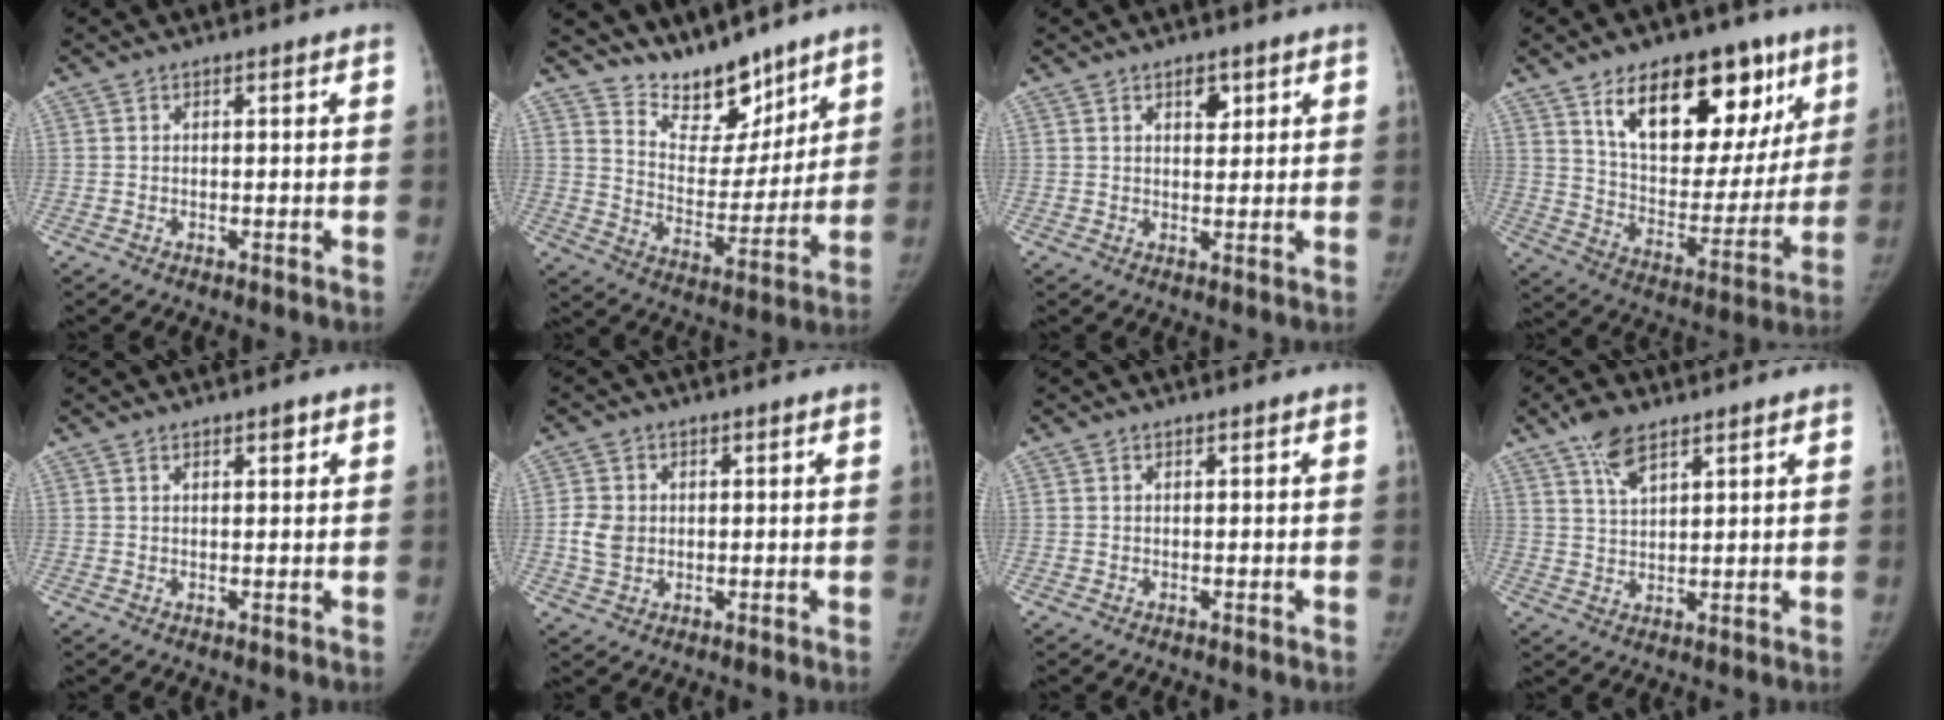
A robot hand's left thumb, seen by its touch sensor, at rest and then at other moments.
{"total": 13.4, "force": [11.3, 5.8, 4.2], "torque": [-0.018, -0.089, 0.199]}
{"total": 2.8, "force": [1.5, 1.7, 1.7], "torque": [-0.004, -0.013, 0.022]}
{"total": 24.7, "force": [12.7, 13.2, 16.5], "torque": [-0.182, -0.034, 0.205]}
{"total": 1.4, "force": [0.9, 0.6, 0.9], "torque": [0.000, -0.009, 0.012]}
{"total": 4.4, "force": [0.0, 3.7, 2.3], "torque": [-0.032, -0.004, 0.004]}
{"total": 0.0}
{"total": 6.3, "force": [4.3, 2.6, 3.9], "torque": [-0.063, -0.016, 0.081]}